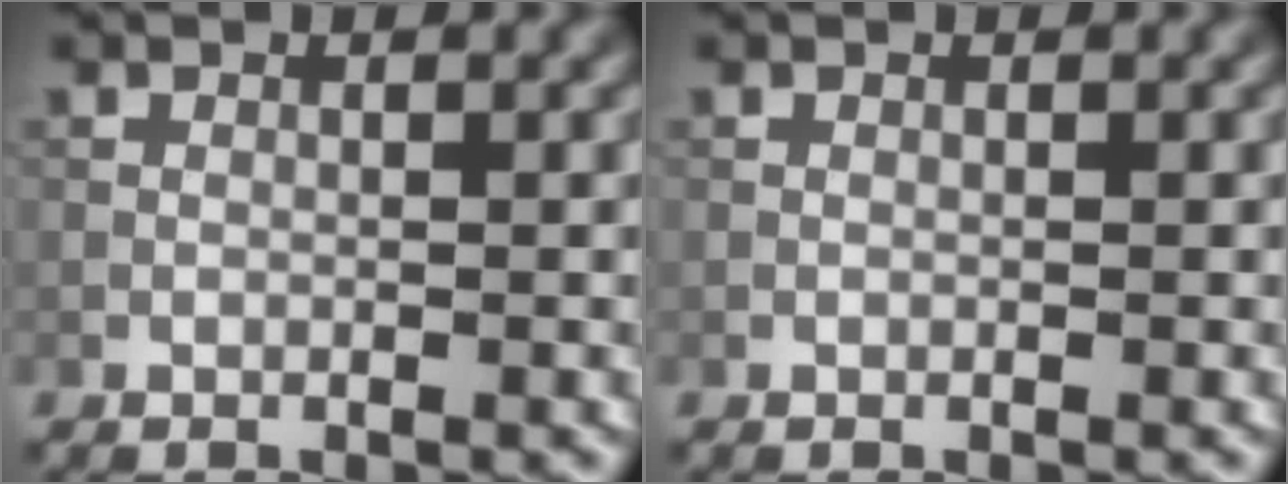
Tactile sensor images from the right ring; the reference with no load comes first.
{"total": 0.0}